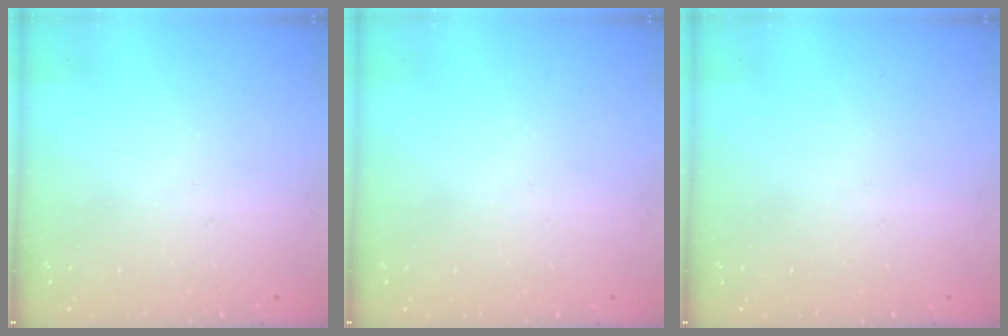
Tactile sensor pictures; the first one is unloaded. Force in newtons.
{"total": 0.0}
{"total": 0.0}